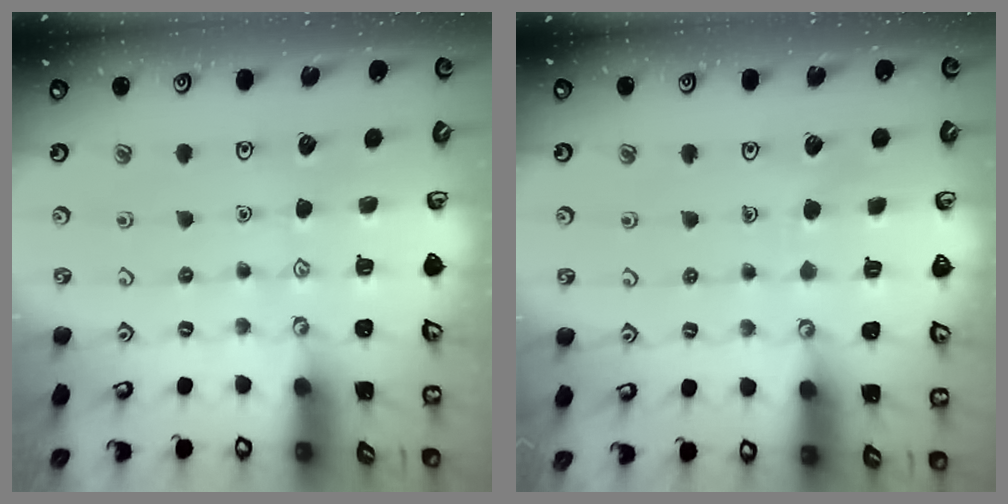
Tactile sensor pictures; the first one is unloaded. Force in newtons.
{"total": 2.2, "press": 2.2, "slide": 0.1}